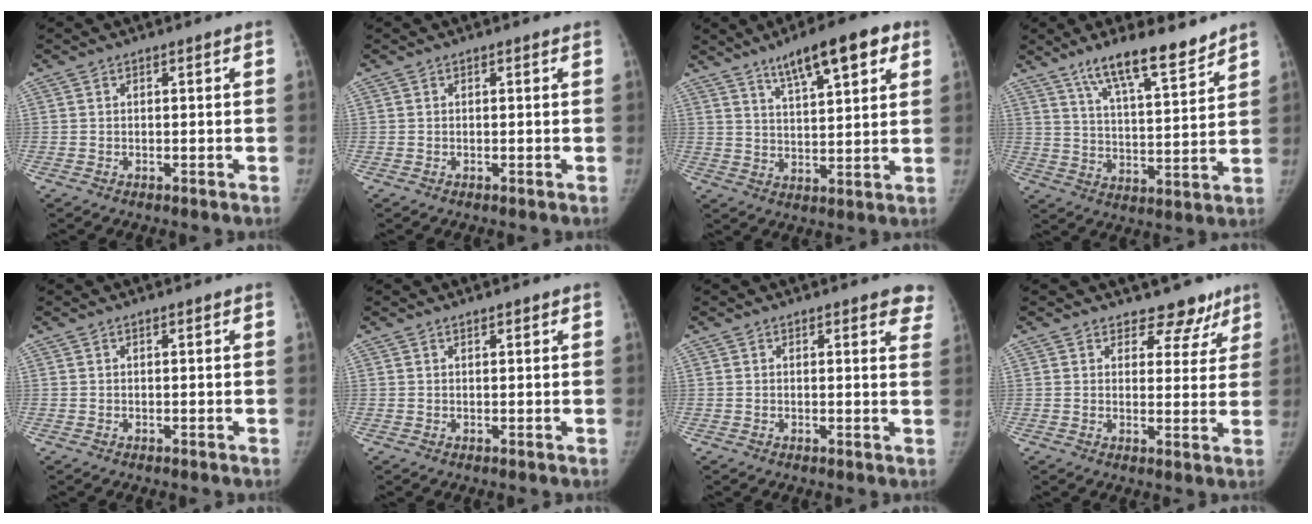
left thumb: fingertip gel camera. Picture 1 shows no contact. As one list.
[{"total": 0.0}, {"total": 13.1, "force": [7.7, 3.9, 9.8], "torque": [-0.125, -0.024, 0.118]}, {"total": 13.4, "force": [10.2, 3.0, 8.2], "torque": [-0.116, -0.062, 0.175]}, {"total": 0.0}, {"total": 0.9, "force": [0.8, 0.3, 0.2], "torque": [-0.004, -0.005, 0.011]}, {"total": 5.4, "force": [4.2, 1.9, 2.9], "torque": [-0.001, -0.016, 0.033]}, {"total": 7.5, "force": [6.0, 4.4, 1.2], "torque": [0.028, -0.035, 0.065]}]